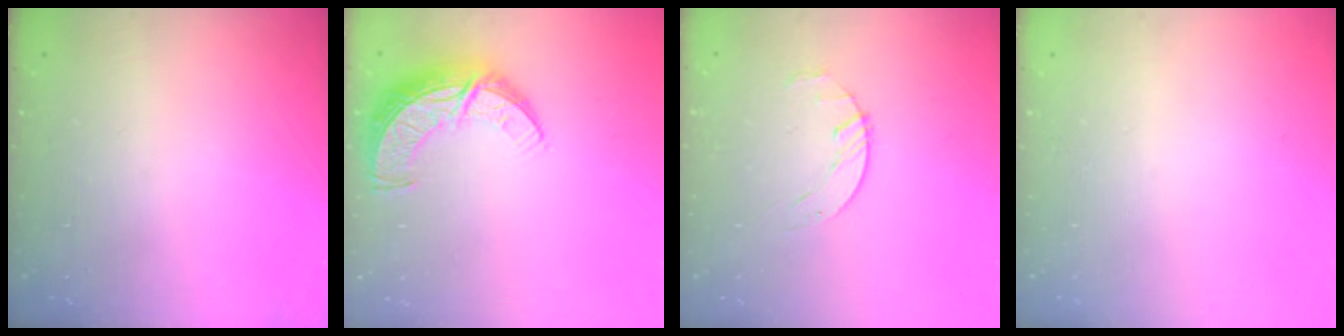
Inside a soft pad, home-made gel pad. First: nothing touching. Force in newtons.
{"total": 10.6, "press": 10.6, "slide": 0.9}
{"total": 1.6, "press": 1.6, "slide": 0.3}
{"total": 0.0}